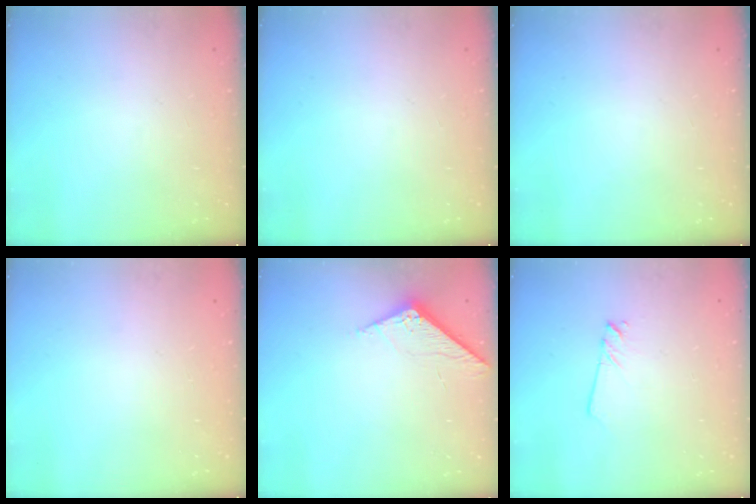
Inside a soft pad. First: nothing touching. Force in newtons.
{"total": 0.0}
{"total": 0.0}
{"total": 0.0}
{"total": 7.0, "press": 7.0, "slide": 0.5}
{"total": 2.0, "press": 2.0, "slide": 0.2}